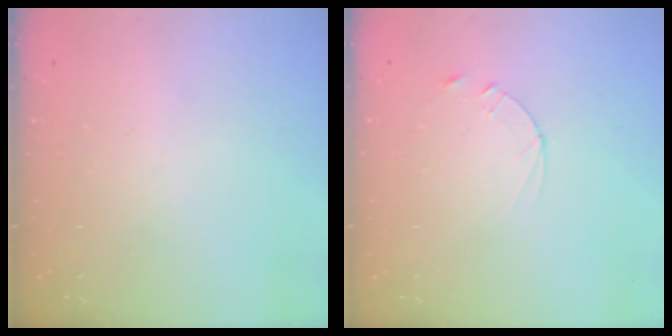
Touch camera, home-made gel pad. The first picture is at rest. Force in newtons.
{"total": 2.4, "press": 2.3, "slide": 0.2}